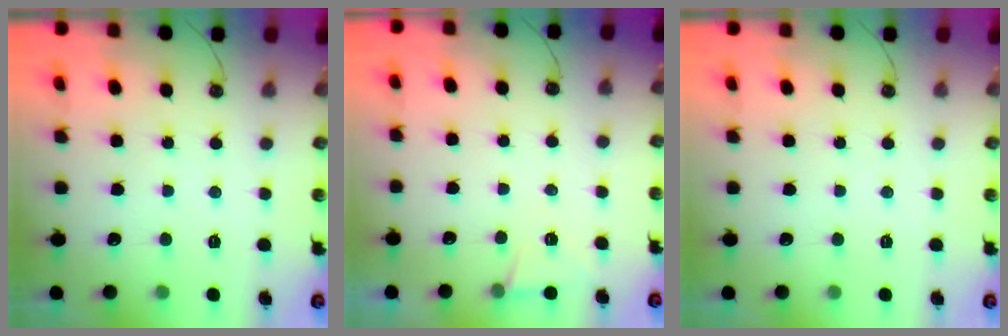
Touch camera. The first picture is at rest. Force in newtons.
{"total": 5.3, "press": 2.8, "slide": 4.5}
{"total": 0.0}